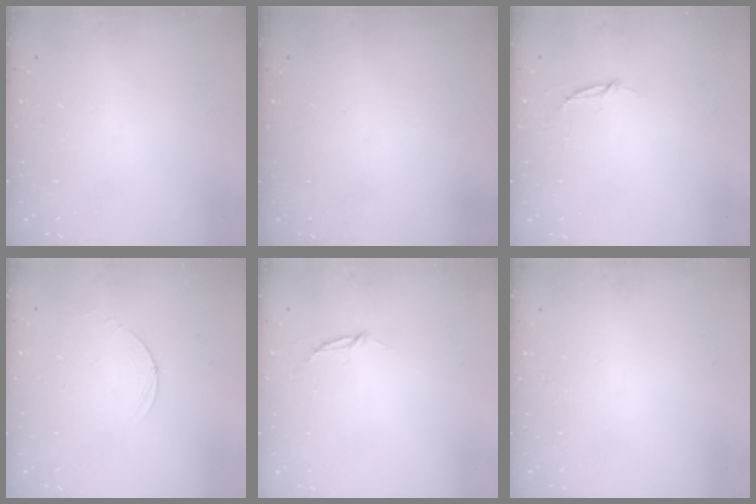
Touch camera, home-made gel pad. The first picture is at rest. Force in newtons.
{"total": 0.0}
{"total": 2.8, "press": 2.8, "slide": 0.3}
{"total": 2.8, "press": 2.8, "slide": 0.3}
{"total": 2.8, "press": 2.8, "slide": 0.3}
{"total": 0.0}